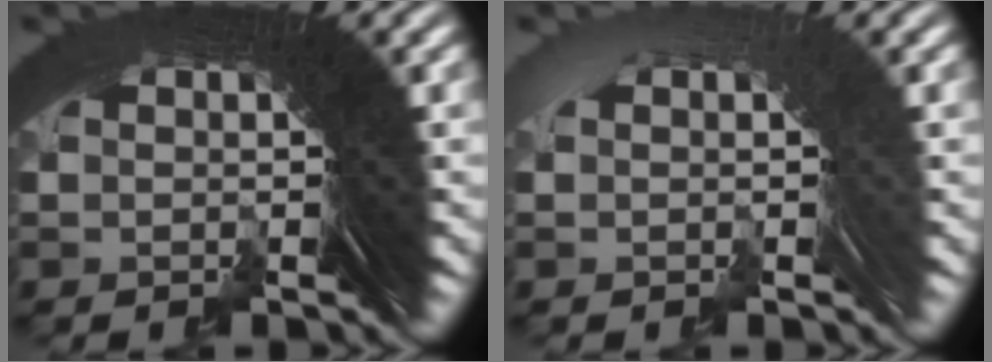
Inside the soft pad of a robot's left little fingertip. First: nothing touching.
{"total": 8.5, "force": [1.1, -4.5, -7.1], "torque": [0.135, 0.023, 0.012]}